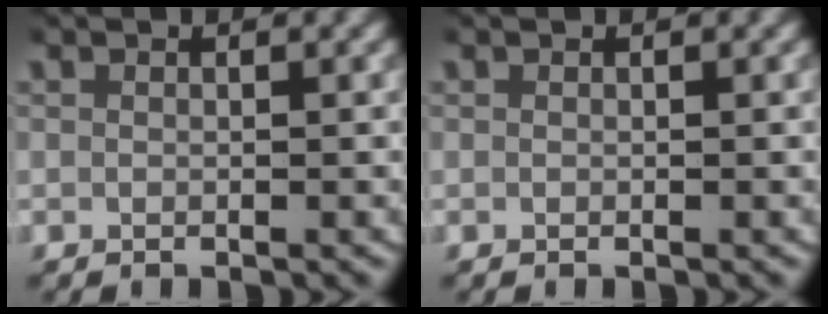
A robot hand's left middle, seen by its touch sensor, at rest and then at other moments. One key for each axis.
{"total": 0.0}